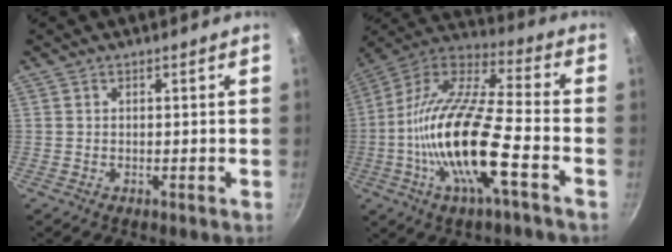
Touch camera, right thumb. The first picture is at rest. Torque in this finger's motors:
{"motor_torque": [2.20, 1.92, 2.26, -0.50, 0.87]}